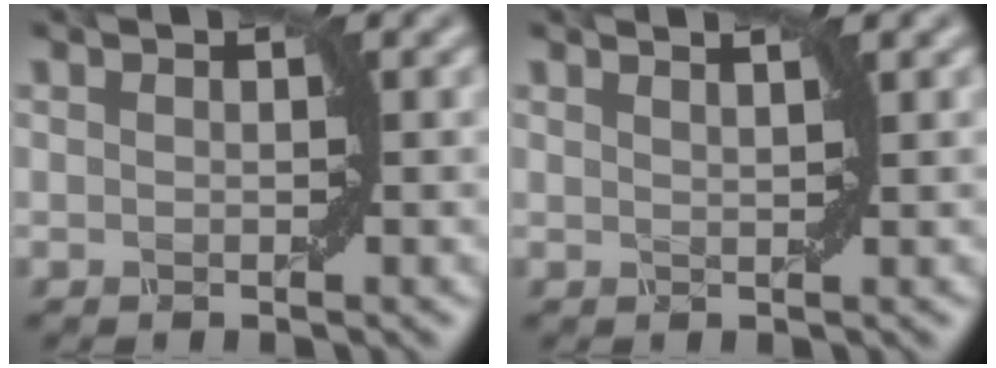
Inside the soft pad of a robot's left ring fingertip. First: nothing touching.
{"total": 2.3, "force": [1.6, 0.9, 1.4], "torque": [0.004, 0.008, -0.003]}